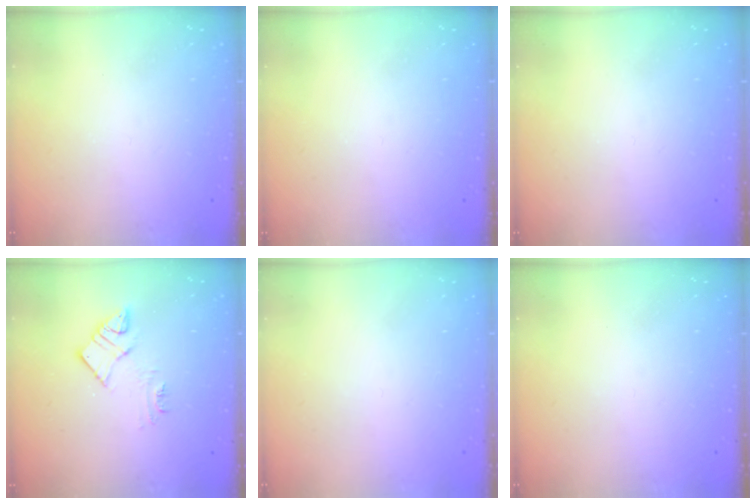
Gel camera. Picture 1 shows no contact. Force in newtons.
{"total": 0.0}
{"total": 0.0}
{"total": 9.7, "press": 9.6, "slide": 0.6}
{"total": 1.5, "press": 1.5, "slide": 0.1}
{"total": 0.0}